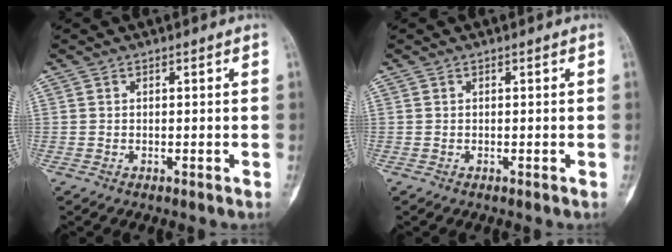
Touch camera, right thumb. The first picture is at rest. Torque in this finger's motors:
{"motor_torque": [0.00, 0.00, 0.00, 0.00, 0.00]}